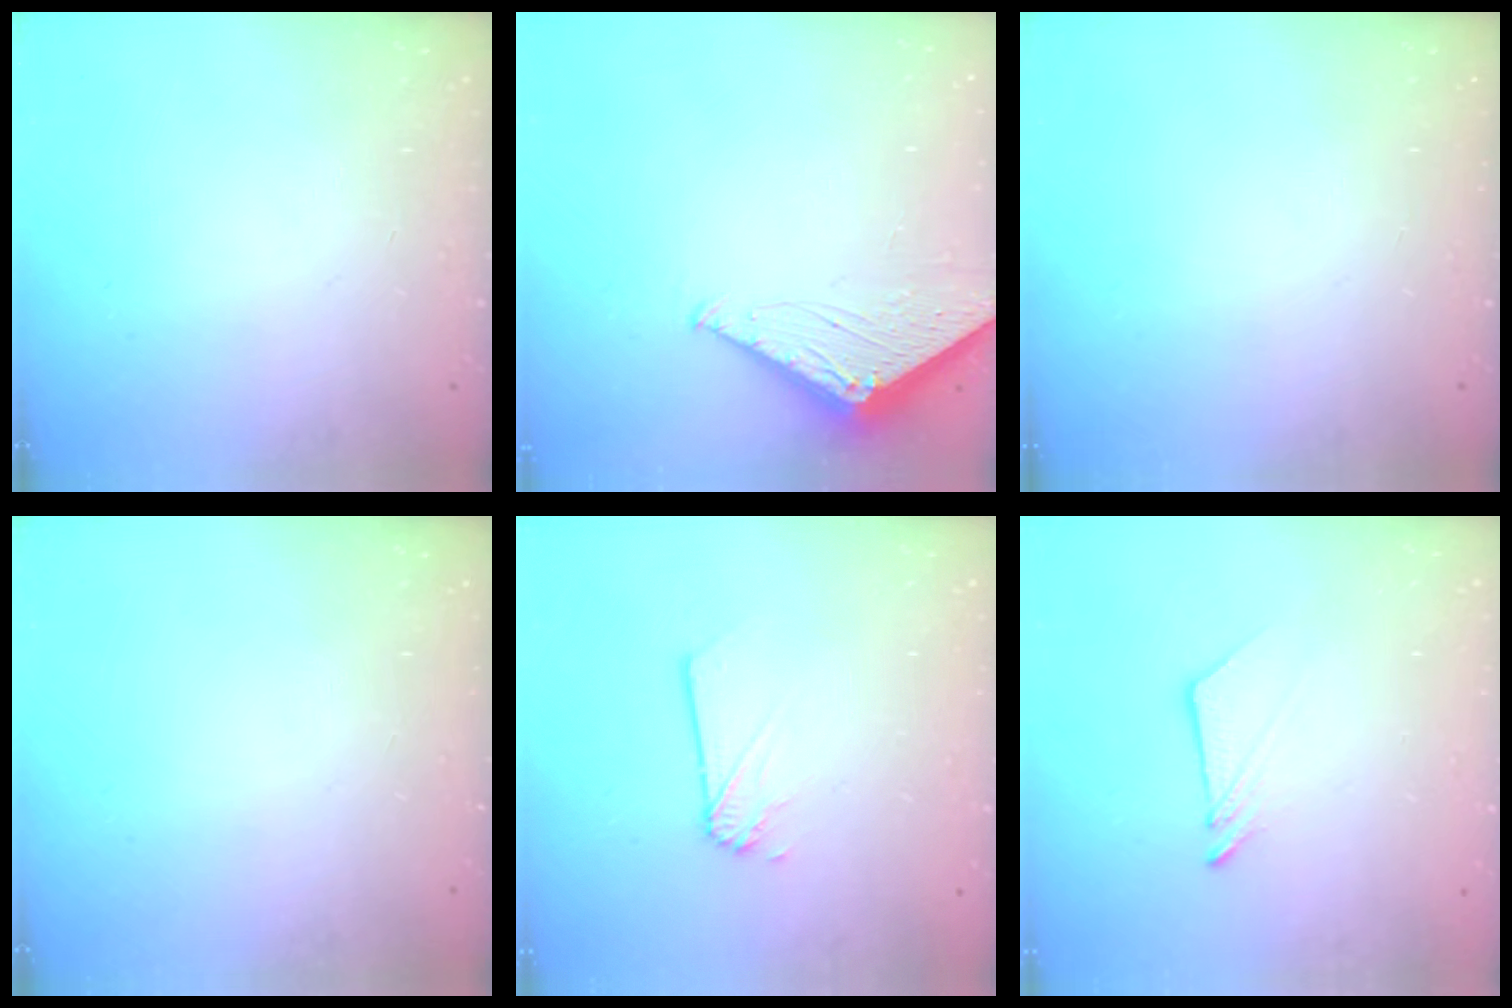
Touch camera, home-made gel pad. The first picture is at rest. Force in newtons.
{"total": 3.0, "press": 2.9, "slide": 0.3}
{"total": 0.0}
{"total": 0.0}
{"total": 1.4, "press": 1.4, "slide": 0.1}
{"total": 5.4, "press": 5.4, "slide": 0.6}